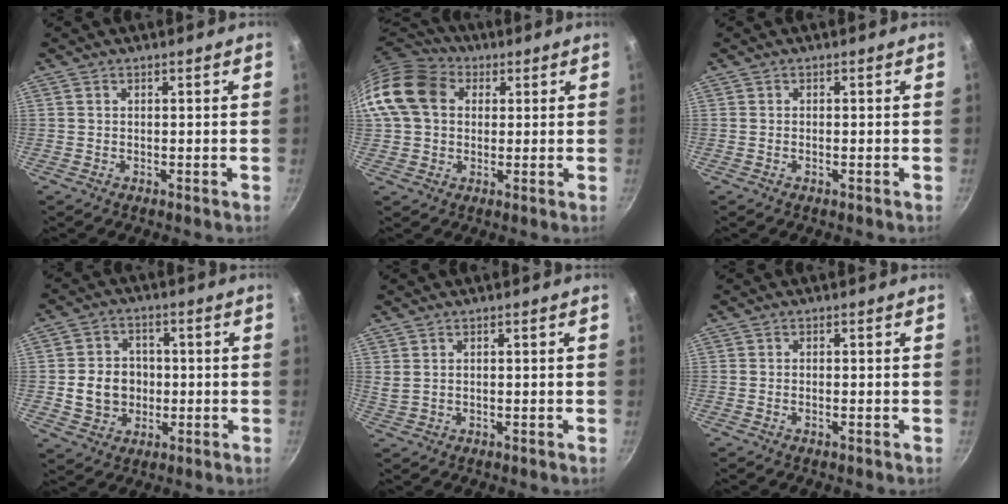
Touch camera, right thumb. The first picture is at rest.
{"total": 14.3, "force": [3.0, 11.2, 8.3], "torque": [-0.146, 0.025, 0.039]}
{"total": 0.6, "force": [-0.3, 0.1, 0.5], "torque": [-0.010, 0.002, -0.007]}
{"total": 8.9, "force": [-0.7, 7.8, 4.2], "torque": [-0.044, 0.013, -0.008]}
{"total": 1.4, "force": [0.5, 0.7, 1.1], "torque": [-0.022, -0.001, 0.016]}
{"total": 0.8, "force": [-0.4, 0.1, 0.7], "torque": [-0.016, 0.002, -0.009]}